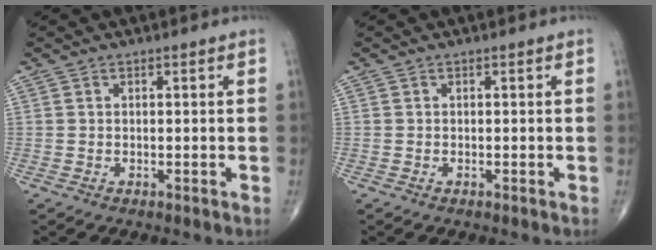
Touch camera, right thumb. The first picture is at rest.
{"total": 0.0}